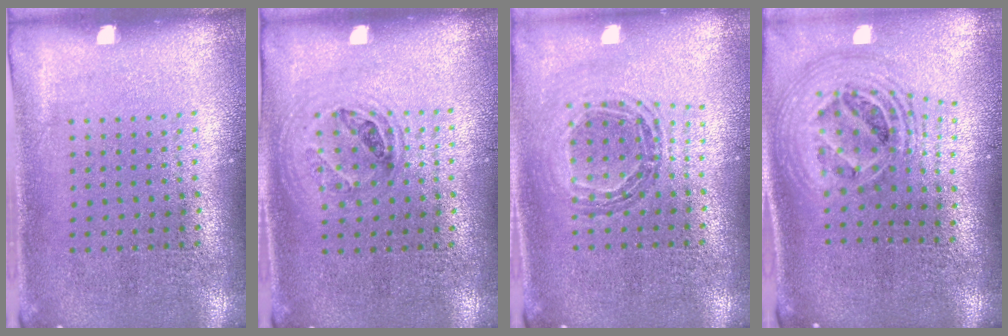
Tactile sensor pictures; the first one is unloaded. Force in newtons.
{"total": 1.0, "press": 0.9, "slide": 0.3}
{"total": 0.8, "press": 0.8, "slide": 0.1}
{"total": 2.5, "press": 1.8, "slide": 1.7}